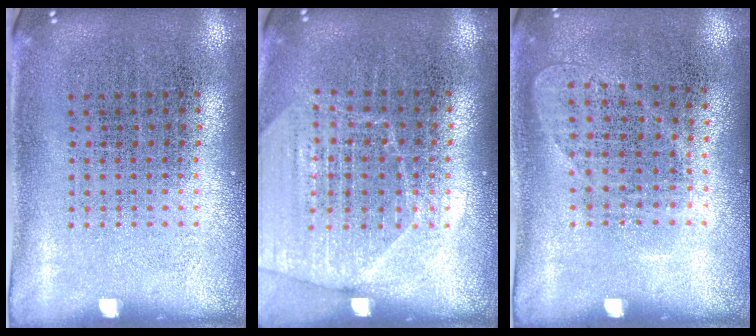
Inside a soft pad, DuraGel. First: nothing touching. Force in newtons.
{"total": 1.6, "press": 1.5, "slide": 0.3}
{"total": 0.9, "press": 0.8, "slide": 0.4}